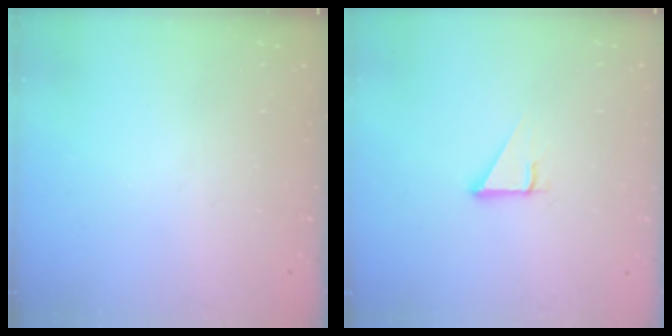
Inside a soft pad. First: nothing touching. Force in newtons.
{"total": 3.0, "press": 3.0, "slide": 0.1}